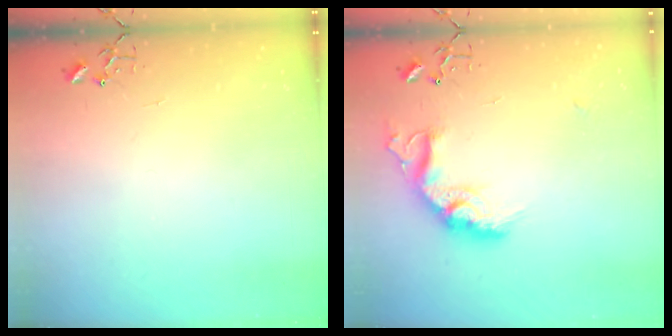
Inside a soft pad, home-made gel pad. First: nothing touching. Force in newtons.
{"total": 16.9, "press": 16.9, "slide": 1.2}